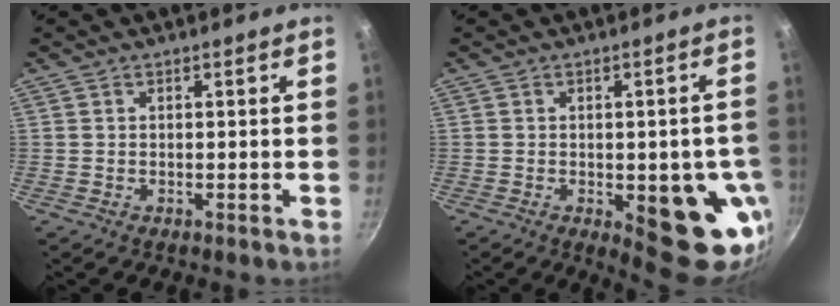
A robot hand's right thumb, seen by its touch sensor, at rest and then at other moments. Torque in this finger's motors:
{"motor_torque": [1.91, 1.94, 1.22, -0.79, 0.27]}